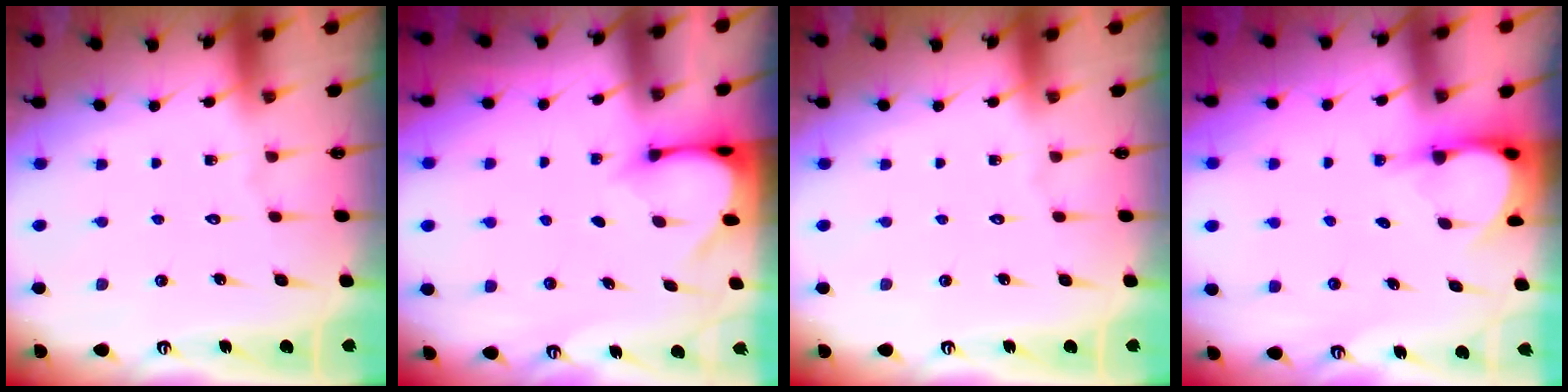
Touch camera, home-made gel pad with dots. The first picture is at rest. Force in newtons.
{"total": 3.2, "press": 3.2, "slide": 0.3}
{"total": 0.0}
{"total": 3.9, "press": 3.9, "slide": 0.2}